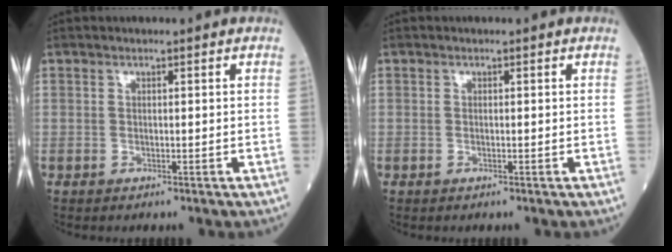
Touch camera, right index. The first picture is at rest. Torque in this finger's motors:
{"motor_torque": [-0.09, 0.01, -0.03, -0.01]}